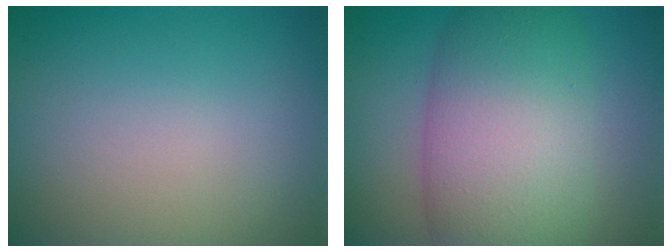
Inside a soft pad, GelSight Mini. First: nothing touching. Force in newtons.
{"total": 10.7, "press": 10.7, "slide": 0.3}